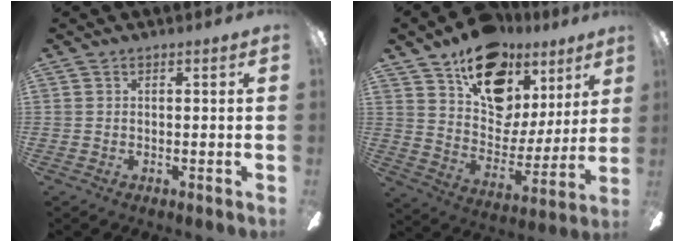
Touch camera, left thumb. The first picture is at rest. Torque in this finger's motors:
{"motor_torque": [0.48, 0.87, 1.59, -1.18, 0.12]}